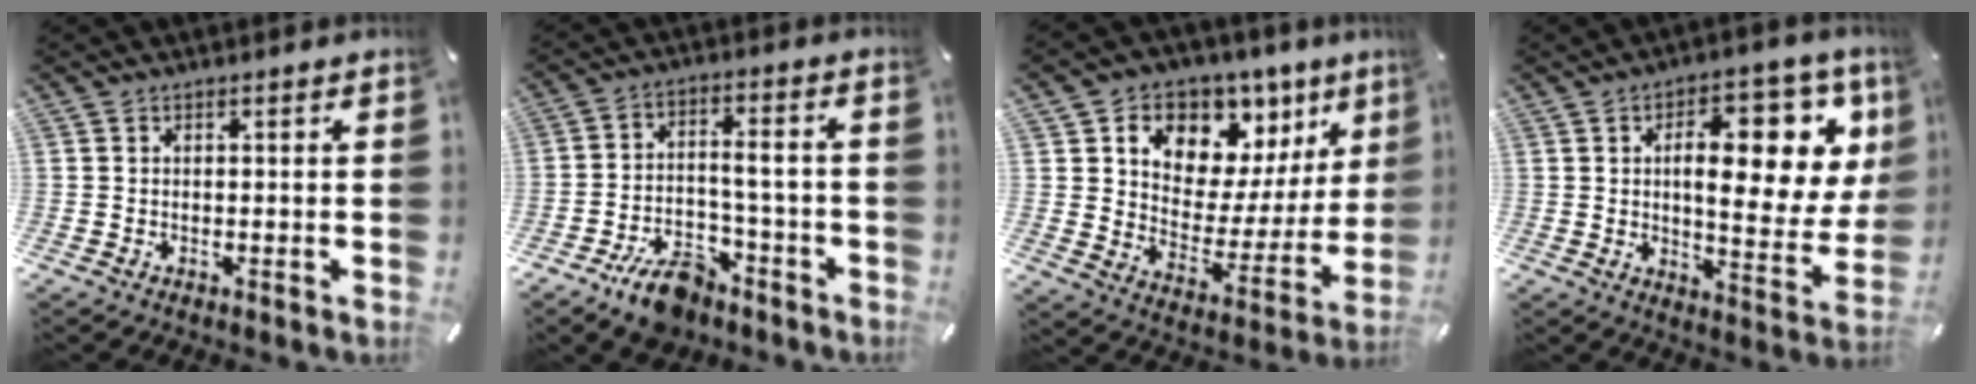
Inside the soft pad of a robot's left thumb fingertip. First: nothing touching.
{"total": 10.8, "force": [-6.5, 5.8, 6.5], "torque": [-0.107, 0.049, -0.113]}
{"total": 9.7, "force": [6.0, 7.4, 2.0], "torque": [-0.024, -0.075, 0.108]}
{"total": 18.2, "force": [6.1, 8.2, 15.1], "torque": [-0.205, -0.035, 0.093]}